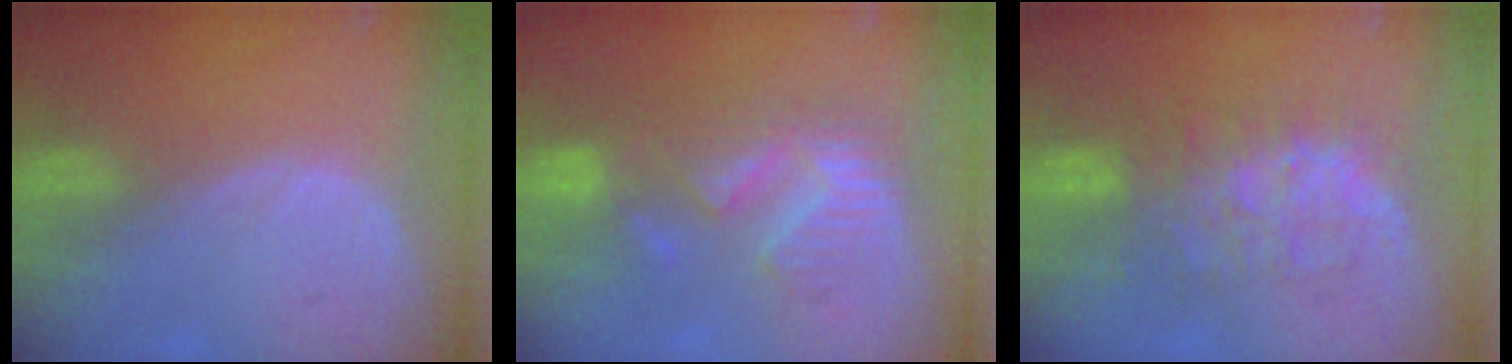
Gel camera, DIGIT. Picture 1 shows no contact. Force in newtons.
{"total": 8.8, "press": 8.7, "slide": 1.5}
{"total": 8.0, "press": 8.0, "slide": 0.6}